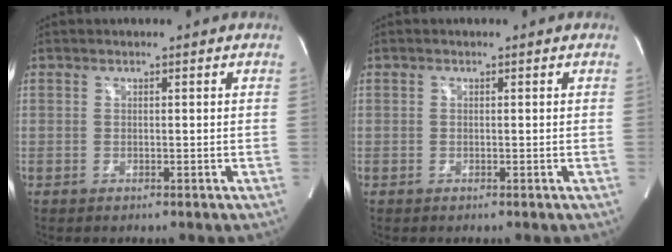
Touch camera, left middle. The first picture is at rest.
{"total": 0.0}